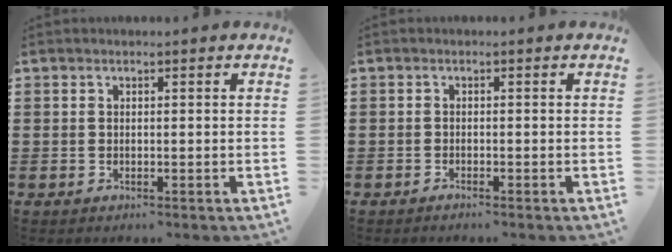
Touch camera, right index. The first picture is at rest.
{"total": 0.8, "force": [-0.8, 0.0, 0.1], "torque": [-0.004, -0.002, -0.016]}